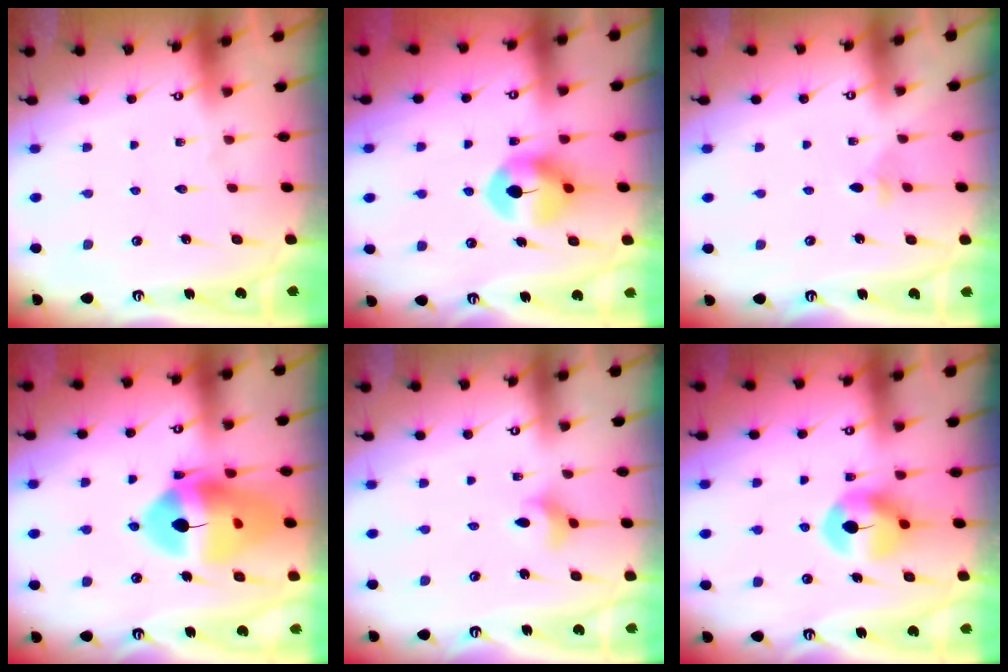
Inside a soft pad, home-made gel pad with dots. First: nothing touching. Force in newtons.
{"total": 7.4, "press": 7.4, "slide": 0.3}
{"total": 2.5, "press": 2.4, "slide": 0.6}
{"total": 17.9, "press": 17.8, "slide": 1.9}
{"total": 4.1, "press": 4.1, "slide": 0.8}
{"total": 7.8, "press": 7.8, "slide": 0.1}